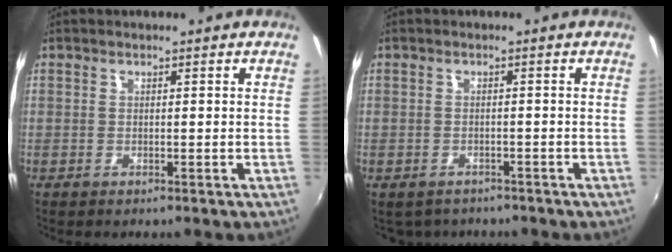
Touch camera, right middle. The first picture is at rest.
{"total": 3.3, "force": [-2.7, 1.9, 0.7], "torque": [-0.018, -0.009, -0.036]}